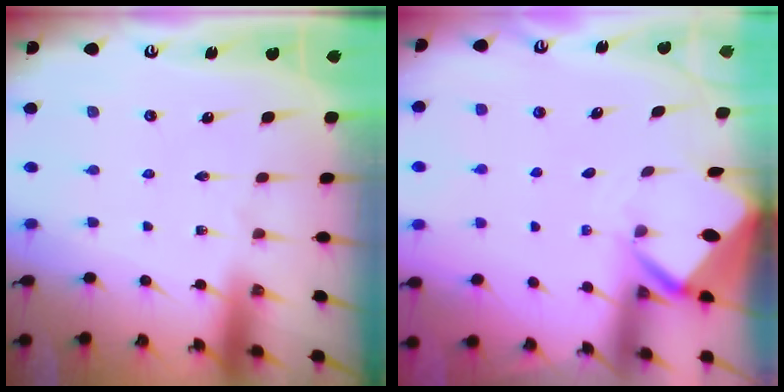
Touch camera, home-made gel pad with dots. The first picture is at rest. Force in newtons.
{"total": 3.5, "press": 3.5, "slide": 0.2}